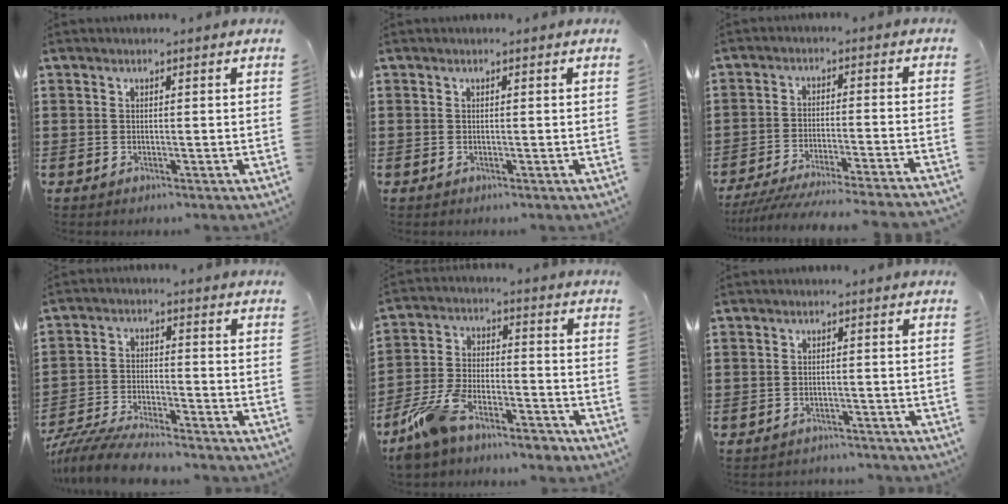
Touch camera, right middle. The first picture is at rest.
{"total": 0.0}
{"total": 5.5, "force": [-5.2, -0.3, 1.8], "torque": [-0.034, -0.013, -0.102]}
{"total": 6.9, "force": [-6.6, 0.5, 1.9], "torque": [-0.043, 0.000, -0.131]}
{"total": 8.6, "force": [-7.3, 2.0, 4.1], "torque": [-0.100, 0.009, -0.145]}
{"total": 1.8, "force": [-1.7, 0.4, -0.3], "torque": [0.000, 0.002, -0.041]}